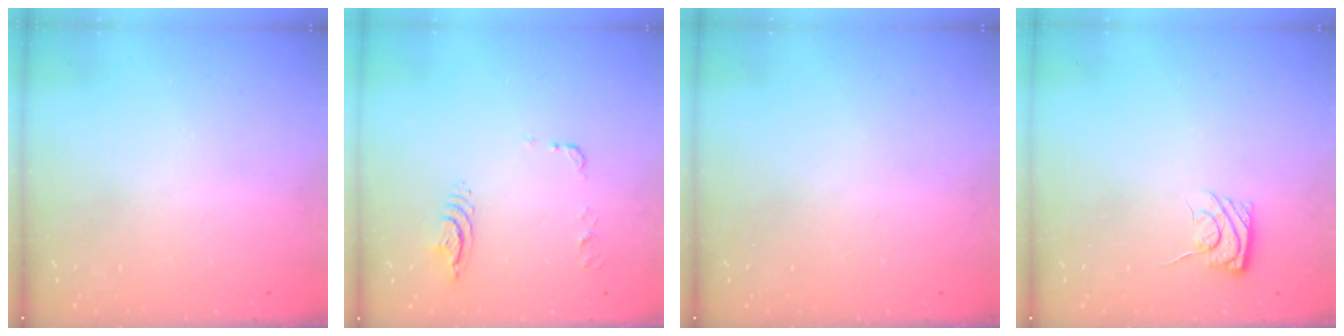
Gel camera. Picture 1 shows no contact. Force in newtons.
{"total": 8.3, "press": 8.3, "slide": 0.8}
{"total": 0.0}
{"total": 6.1, "press": 5.9, "slide": 1.6}